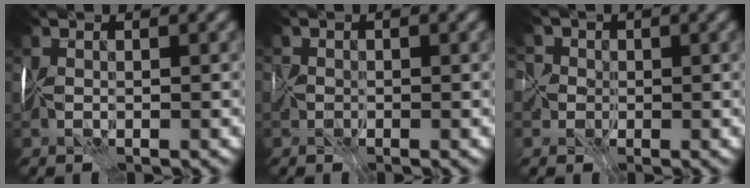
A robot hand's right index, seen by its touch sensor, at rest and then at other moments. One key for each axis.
{"total": 0.8, "fx": -0.7, "fy": 0.3, "fz": 0.0, "tx": 0.000, "ty": -0.012, "tz": -0.010}
{"total": 4.3, "fx": -0.6, "fy": 3.9, "fz": 1.8, "tx": -0.037, "ty": 0.013, "tz": -0.045}